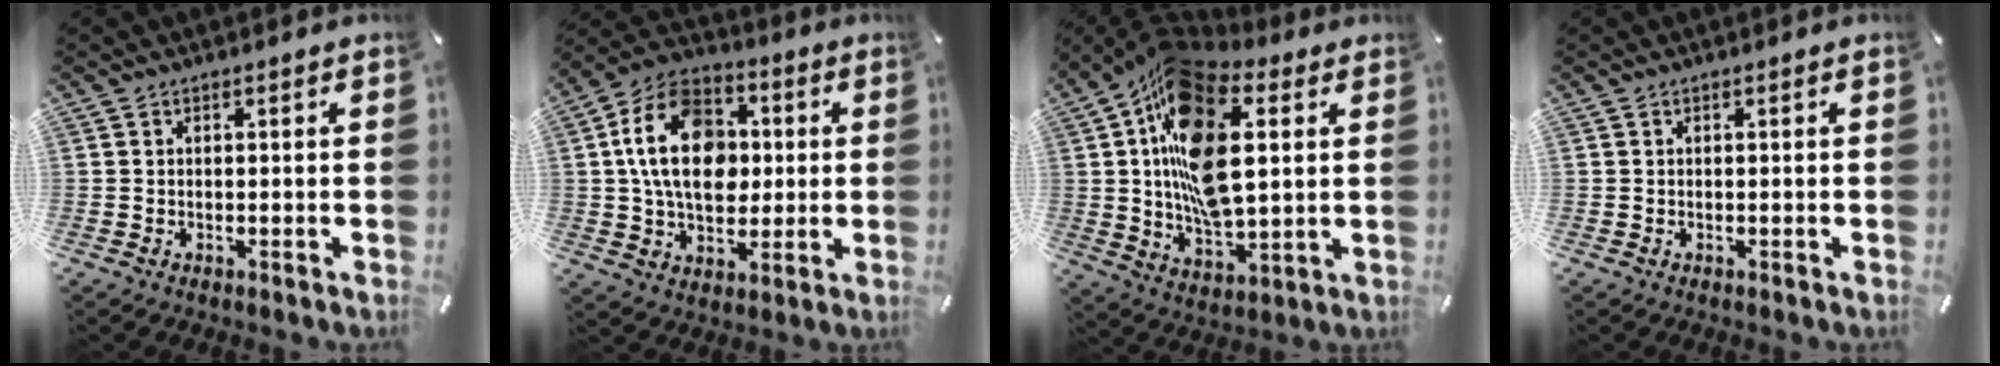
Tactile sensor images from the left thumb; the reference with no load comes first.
{"total": 17.4, "force": [1.4, 12.8, 11.7], "torque": [-0.216, 0.013, 0.023]}
{"total": 20.7, "force": [5.5, 11.7, 16.1], "torque": [-0.312, -0.015, 0.091]}
{"total": 0.0}